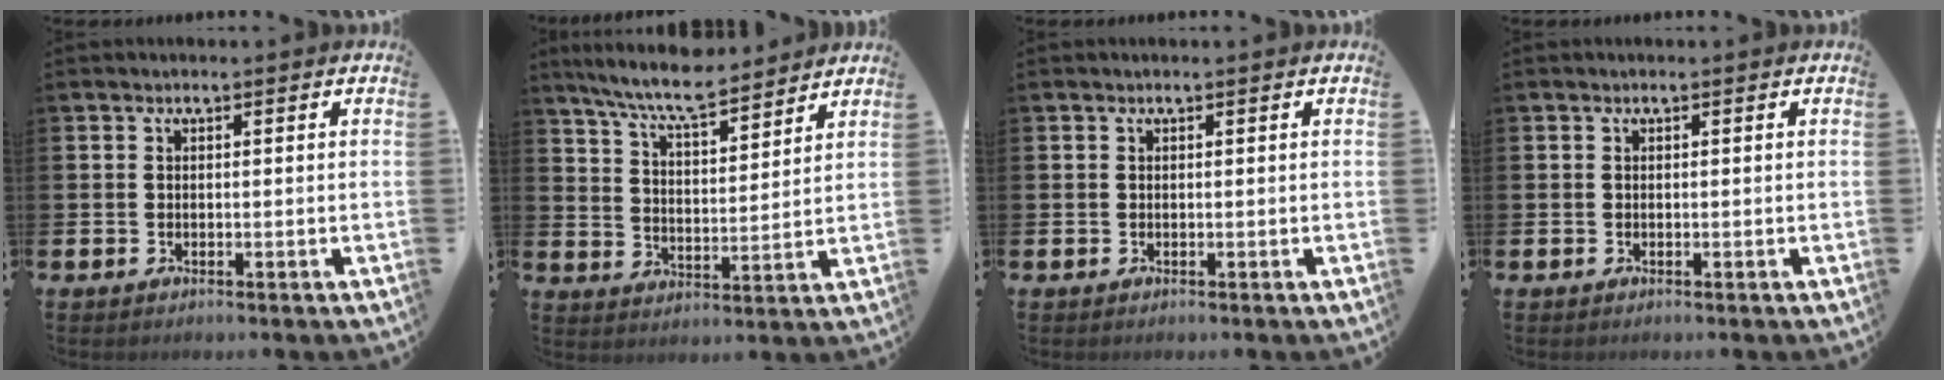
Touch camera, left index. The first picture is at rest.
{"total": 8.2, "force": [7.5, 1.1, 3.0], "torque": [-0.085, -0.039, 0.134]}
{"total": 0.0}
{"total": 0.0}